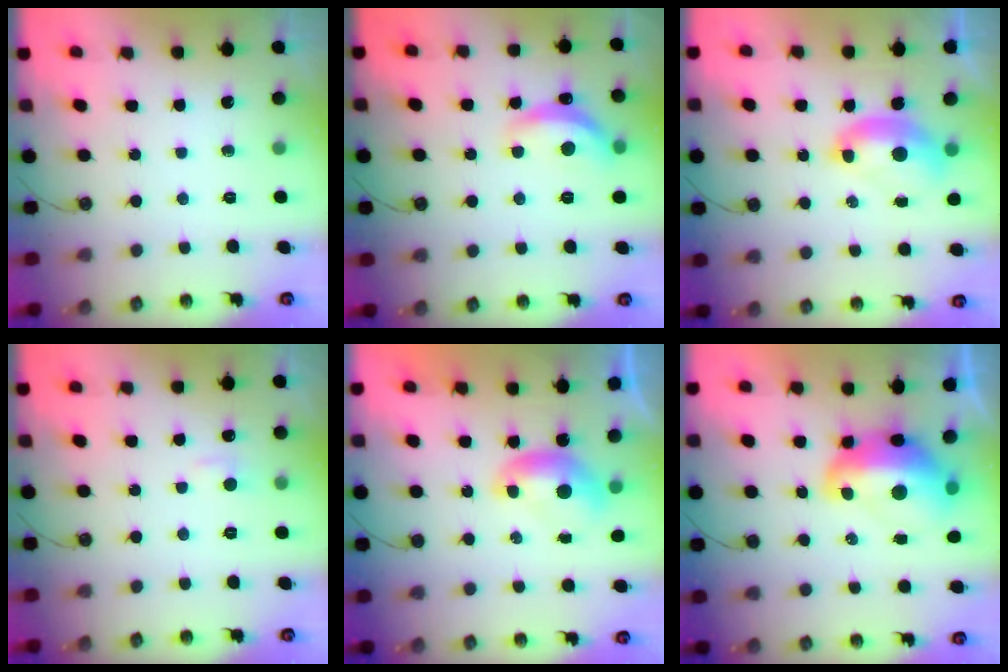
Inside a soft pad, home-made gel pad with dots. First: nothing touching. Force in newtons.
{"total": 6.2, "press": 6.2, "slide": 0.5}
{"total": 2.9, "press": 2.8, "slide": 0.6}
{"total": 1.5, "press": 1.3, "slide": 0.7}
{"total": 0.0}
{"total": 6.8, "press": 6.7, "slide": 1.3}